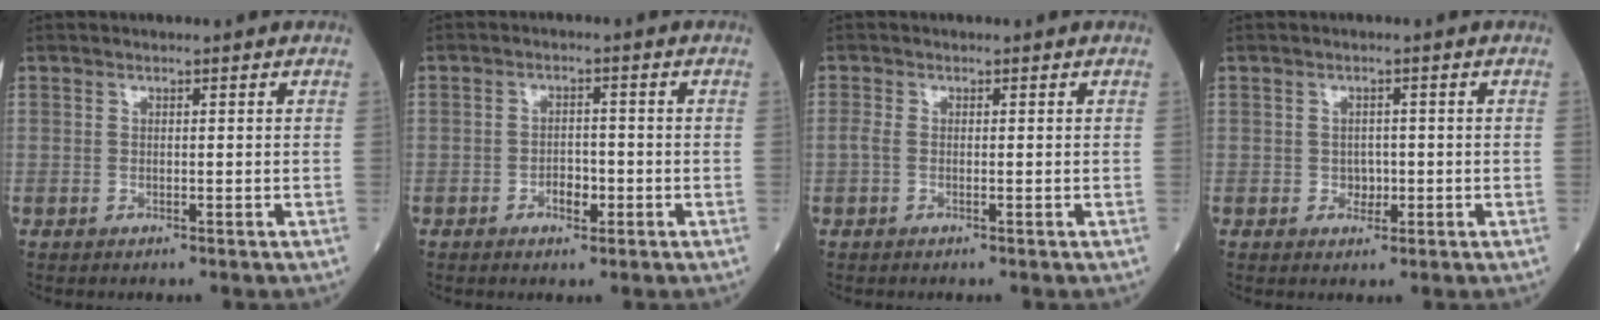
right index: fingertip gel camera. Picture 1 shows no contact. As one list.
[{"total": 2.8, "force": [-1.3, 1.5, 2.1], "torque": [-0.030, 0.007, -0.020]}, {"total": 0.9, "force": [-0.2, 0.4, 0.8], "torque": [-0.020, 0.001, -0.007]}, {"total": 1.8, "force": [-0.4, 1.4, 1.0], "torque": [-0.010, 0.005, -0.004]}]